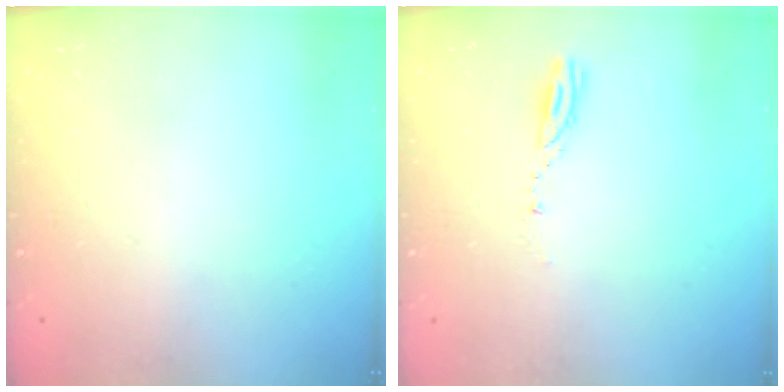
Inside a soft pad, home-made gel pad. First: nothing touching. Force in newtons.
{"total": 3.2, "press": 3.2, "slide": 0.4}